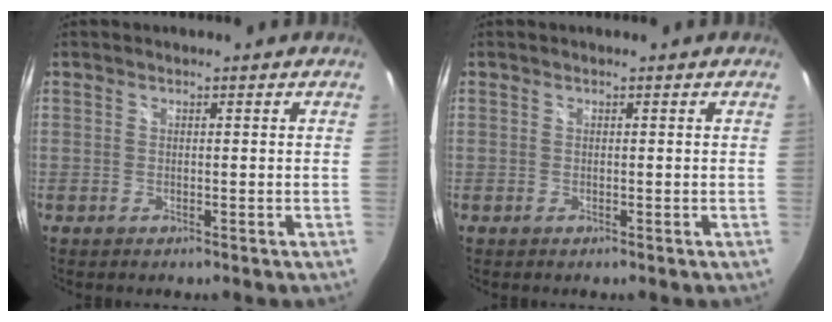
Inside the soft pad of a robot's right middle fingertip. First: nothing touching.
{"total": 0.0}